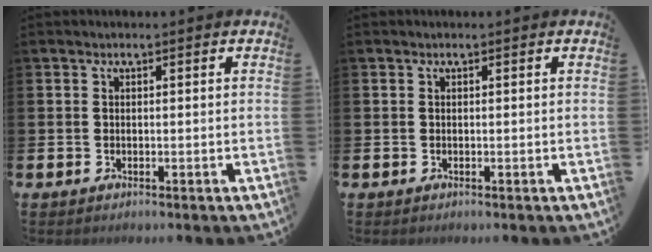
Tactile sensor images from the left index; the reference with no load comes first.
{"total": 0.0}